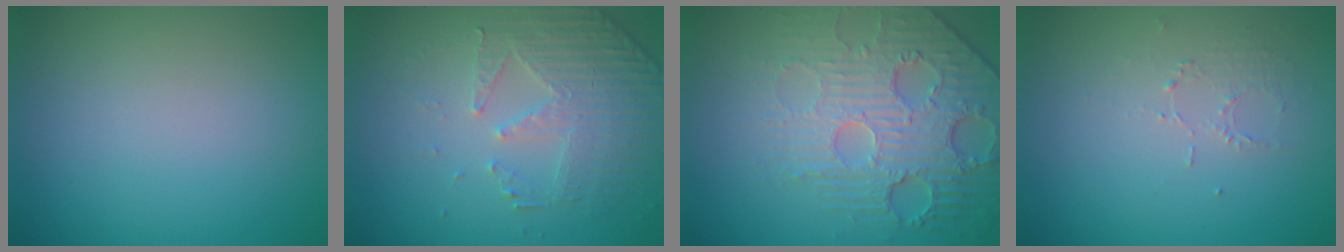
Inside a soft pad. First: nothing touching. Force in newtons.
{"total": 4.7, "press": 3.4, "slide": 3.2}
{"total": 5.4, "press": 4.9, "slide": 2.4}
{"total": 1.0, "press": 0.5, "slide": 0.9}